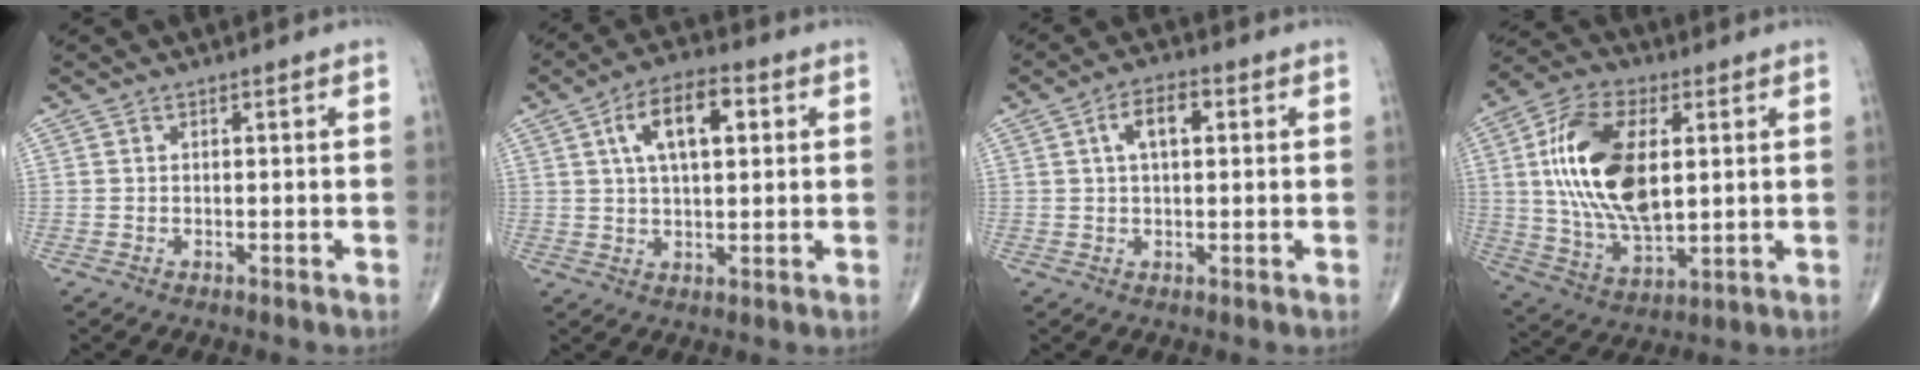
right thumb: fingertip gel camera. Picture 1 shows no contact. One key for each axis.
{"total": 10.8, "fx": 3.2, "fy": 5.1, "fz": 9.0, "tx": -0.143, "ty": 0.009, "tz": 0.050}
{"total": 5.9, "fx": 1.6, "fy": 2.9, "fz": 4.9, "tx": -0.082, "ty": 0.011, "tz": 0.023}
{"total": 19.8, "fx": 3.3, "fy": 10.4, "fz": 16.5, "tx": -0.309, "ty": -0.008, "tz": 0.062}